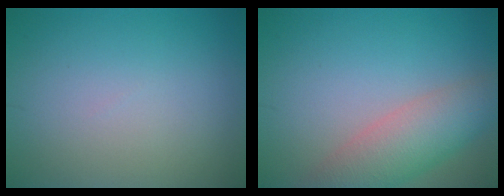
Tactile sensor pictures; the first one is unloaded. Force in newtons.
{"total": 5.5, "press": 5.5, "slide": 0.3}